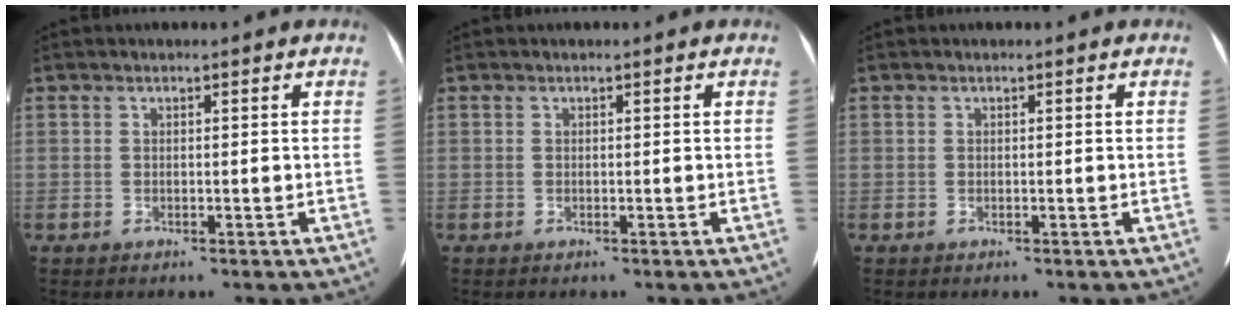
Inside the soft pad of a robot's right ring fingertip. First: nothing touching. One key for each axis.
{"total": 0.0}
{"total": 0.0}